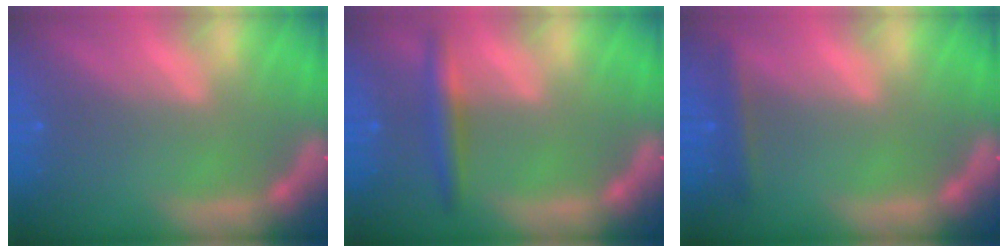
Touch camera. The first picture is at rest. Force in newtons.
{"total": 3.0}
{"total": 1.9}